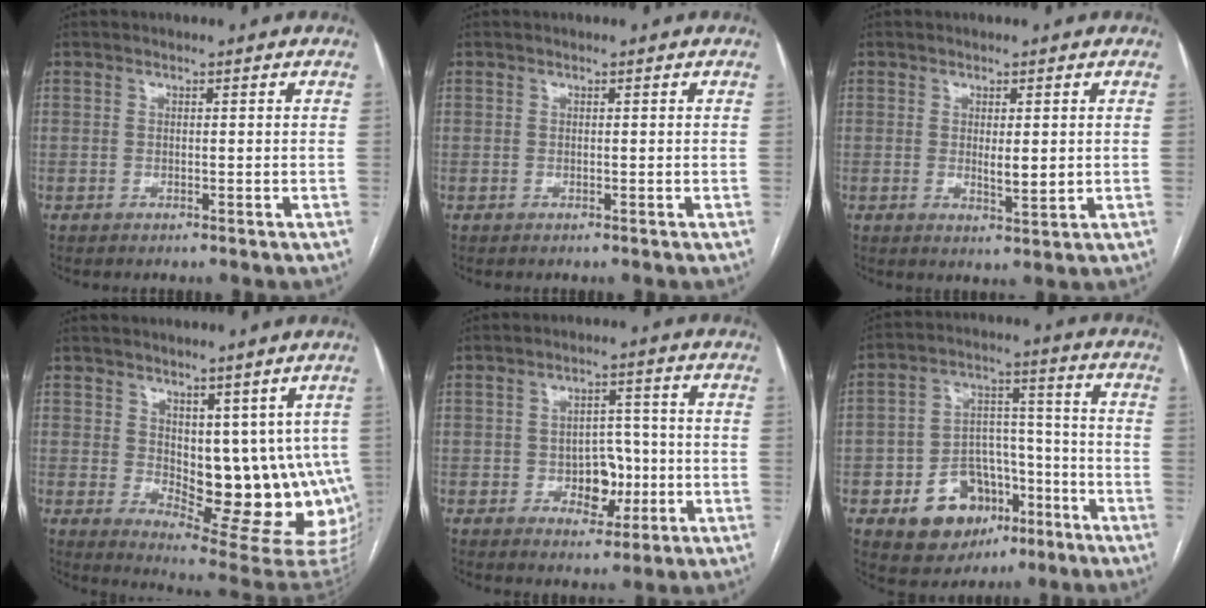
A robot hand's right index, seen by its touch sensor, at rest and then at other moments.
{"total": 0.0}
{"total": 3.0, "force": [0.3, 0.8, 2.8], "torque": [-0.046, -0.008, 0.008]}
{"total": 14.4, "force": [2.8, 8.0, 11.7], "torque": [-0.141, -0.015, 0.061]}
{"total": 6.0, "force": [-1.4, 4.0, 4.3], "torque": [-0.058, 0.012, -0.013]}
{"total": 12.7, "force": [-6.2, 8.6, 7.0], "torque": [-0.113, 0.028, -0.089]}